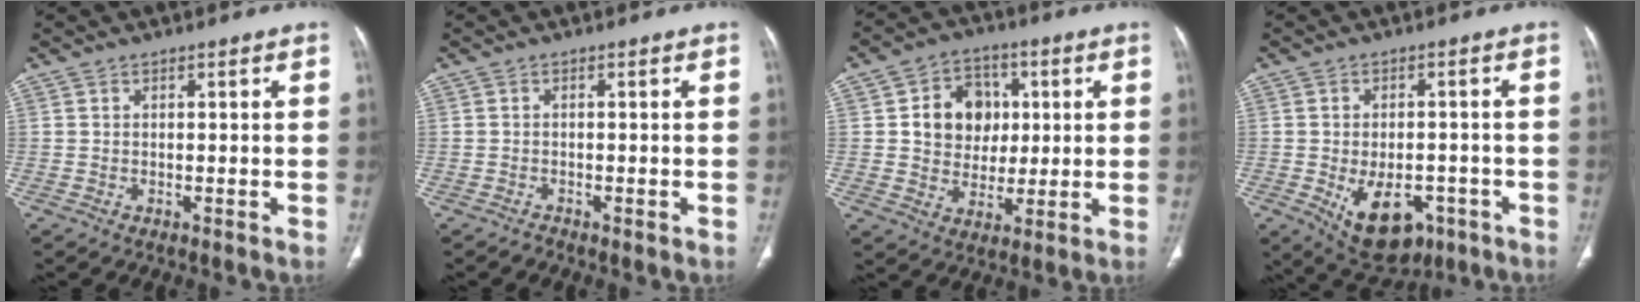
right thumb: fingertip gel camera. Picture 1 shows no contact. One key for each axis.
{"total": 0.8, "fx": -0.7, "fy": 0.1, "fz": 0.3, "tx": 0.003, "ty": 0.000, "tz": -0.013}
{"total": 11.3, "fx": 2.1, "fy": 9.5, "fz": 5.8, "tx": -0.040, "ty": 0.001, "tz": 0.035}
{"total": 11.9, "fx": -4.9, "fy": 7.2, "fz": 8.1, "tx": -0.099, "ty": 0.011, "tz": -0.058}